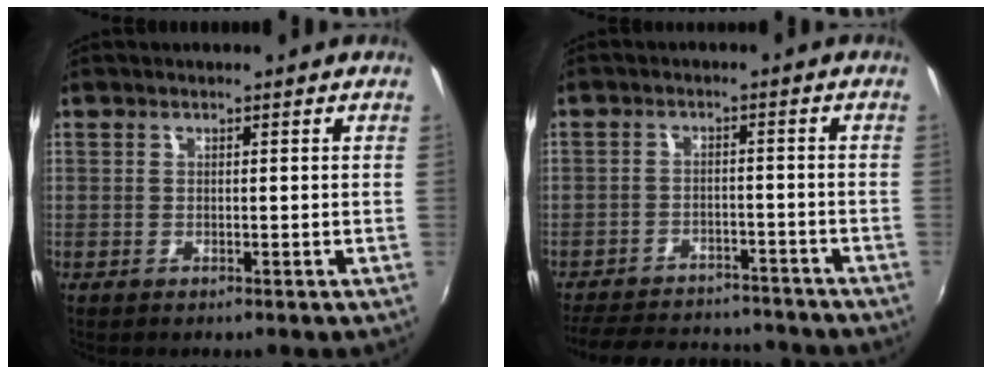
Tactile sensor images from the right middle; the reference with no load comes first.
{"total": 17.5, "force": [-14.9, 6.8, 6.0], "torque": [-0.146, 0.025, -0.199]}